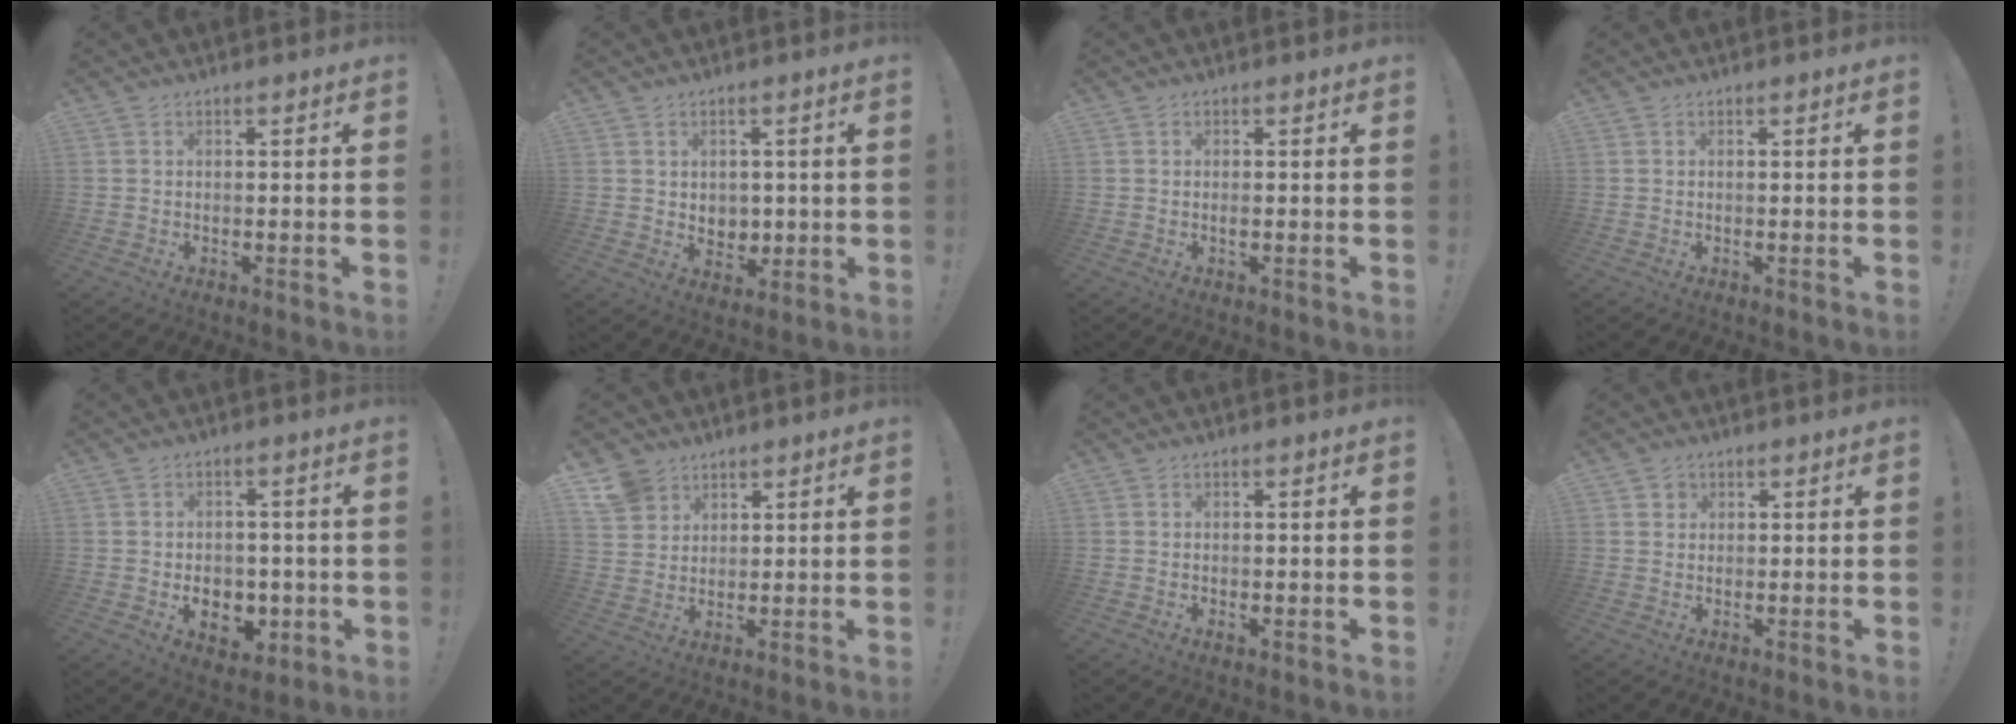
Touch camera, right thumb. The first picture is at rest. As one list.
[{"total": 5.0, "force": [1.8, 4.5, 1.1], "torque": [-0.007, -0.018, 0.035]}, {"total": 0.8, "force": [-0.3, 0.1, 0.7], "torque": [-0.005, -0.004, -0.007]}, {"total": 0.0}, {"total": 7.7, "force": [-1.7, 6.1, 4.4], "torque": [-0.051, 0.009, -0.024]}, {"total": 7.4, "force": [4.8, 5.4, 1.5], "torque": [-0.026, -0.029, 0.097]}, {"total": 0.5, "force": [0.2, 0.3, 0.4], "torque": [-0.009, 0.001, 0.003]}, {"total": 2.1, "force": [1.1, 1.8, 0.2], "torque": [0.003, -0.006, 0.018]}]